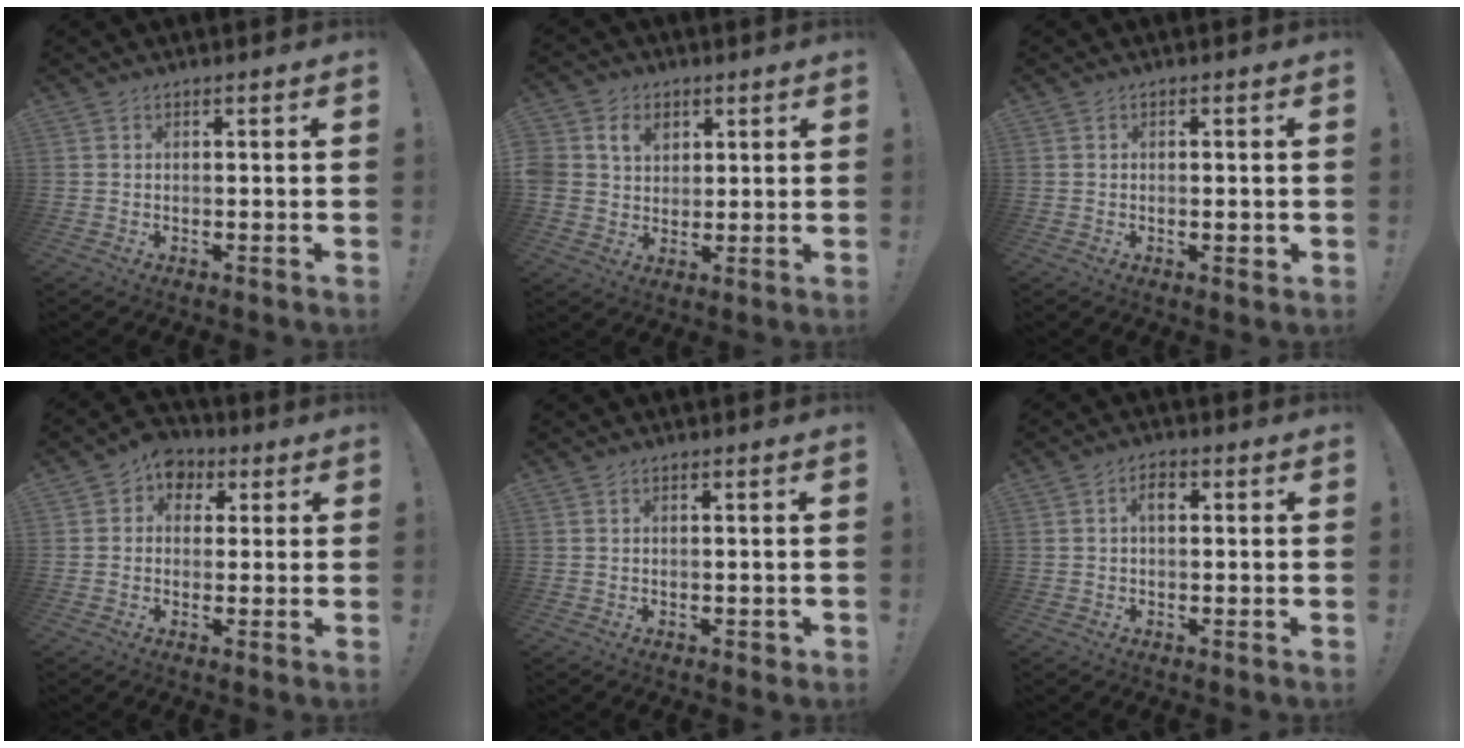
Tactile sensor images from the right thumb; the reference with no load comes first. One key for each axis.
{"total": 8.3, "fx": 3.7, "fy": 6.8, "fz": 3.2, "tx": -0.072, "ty": -0.009, "tz": 0.074}
{"total": 1.5, "fx": -0.1, "fy": 0.7, "fz": 1.3, "tx": -0.014, "ty": -0.002, "tz": -0.003}
{"total": 6.0, "fx": 1.4, "fy": 5.5, "fz": 1.9, "tx": -0.022, "ty": -0.002, "tz": 0.030}
{"total": 1.3, "fx": 0.1, "fy": 1.0, "fz": 0.8, "tx": -0.012, "ty": 0.002, "tz": 0.003}
{"total": 3.4, "fx": 0.6, "fy": 2.0, "fz": 2.6, "tx": -0.041, "ty": 0.007, "tz": 0.007}